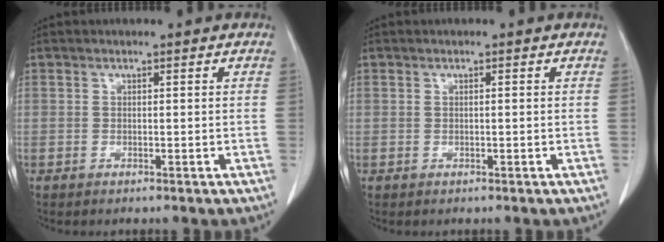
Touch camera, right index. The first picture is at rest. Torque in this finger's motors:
{"motor_torque": [-0.05, 0.04, -0.09, -0.01]}